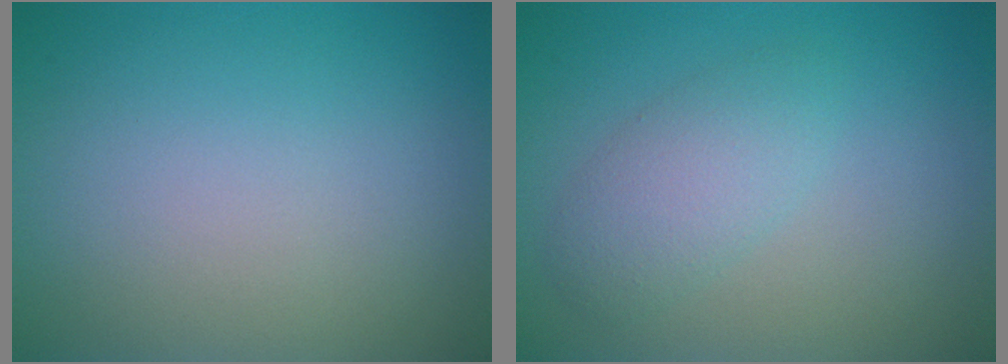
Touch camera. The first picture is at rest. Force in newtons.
{"total": 2.7, "press": 2.7, "slide": 0.1}